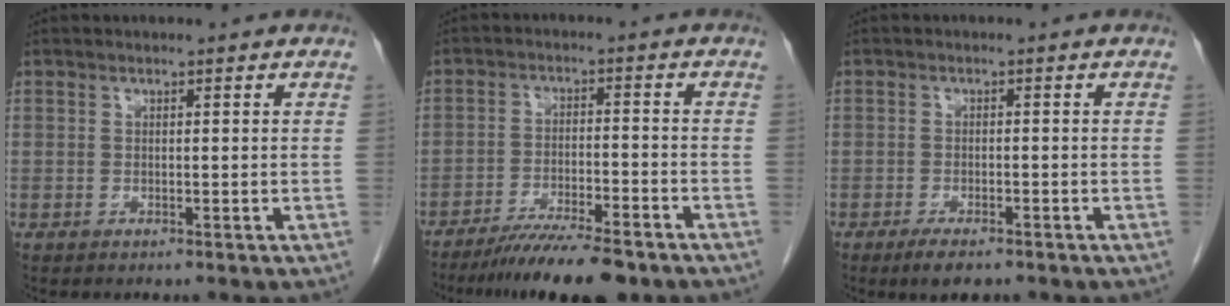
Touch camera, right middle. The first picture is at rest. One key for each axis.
{"total": 11.3, "fx": -9.1, "fy": 1.2, "fz": 6.7, "tx": -0.103, "ty": -0.026, "tz": -0.145}
{"total": 3.9, "fx": -2.8, "fy": 1.0, "fz": 2.5, "tx": -0.049, "ty": -0.008, "tz": -0.042}